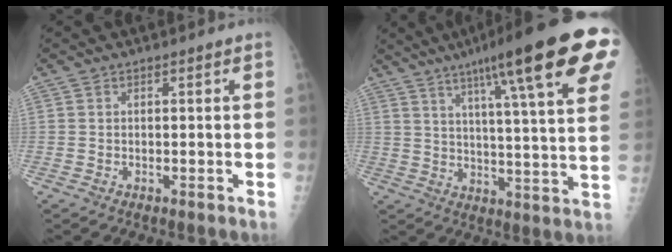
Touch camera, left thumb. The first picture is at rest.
{"total": 24.7, "force": [13.4, 3.3, 20.5], "torque": [-0.289, -0.022, 0.182]}